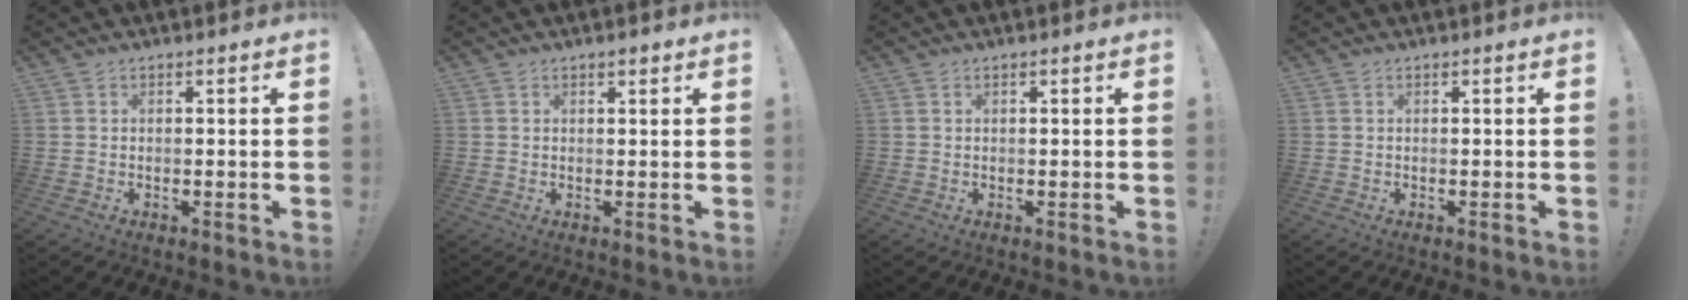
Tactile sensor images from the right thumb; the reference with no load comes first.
{"total": 1.3, "force": [1.0, 0.6, 0.7], "torque": [0.002, -0.005, 0.015]}
{"total": 0.0}
{"total": 0.0}